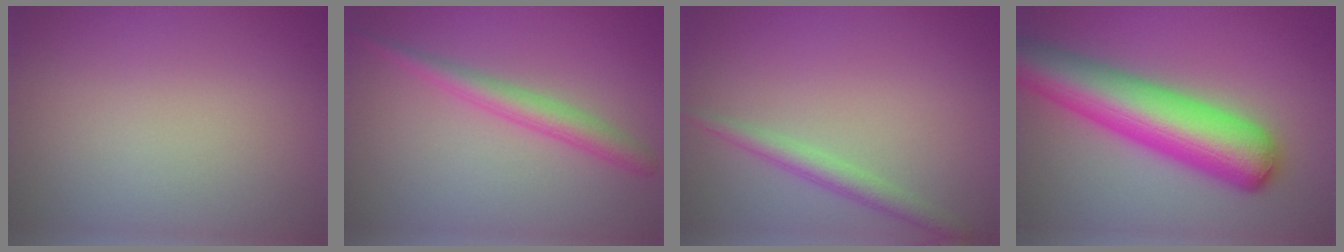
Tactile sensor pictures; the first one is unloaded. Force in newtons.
{"total": 2.6, "press": 2.6, "slide": 0.0}
{"total": 2.2, "press": 2.2, "slide": 0.1}
{"total": 9.7, "press": 9.7, "slide": 0.3}